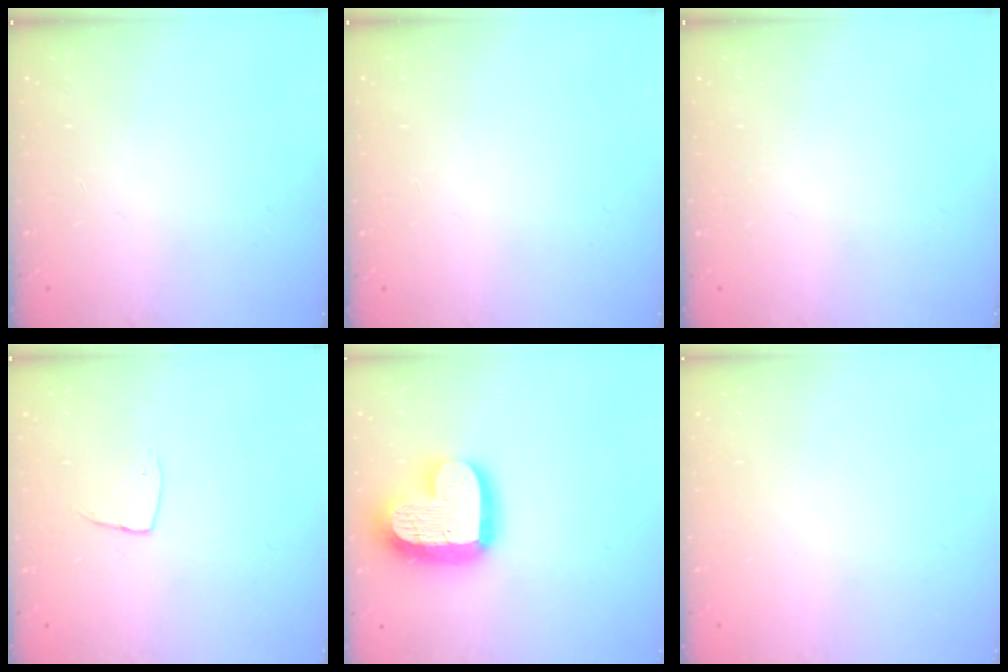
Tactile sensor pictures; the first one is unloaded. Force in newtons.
{"total": 0.0}
{"total": 0.0}
{"total": 5.2, "press": 5.2, "slide": 0.4}
{"total": 20.3, "press": 20.3, "slide": 1.8}
{"total": 0.0}